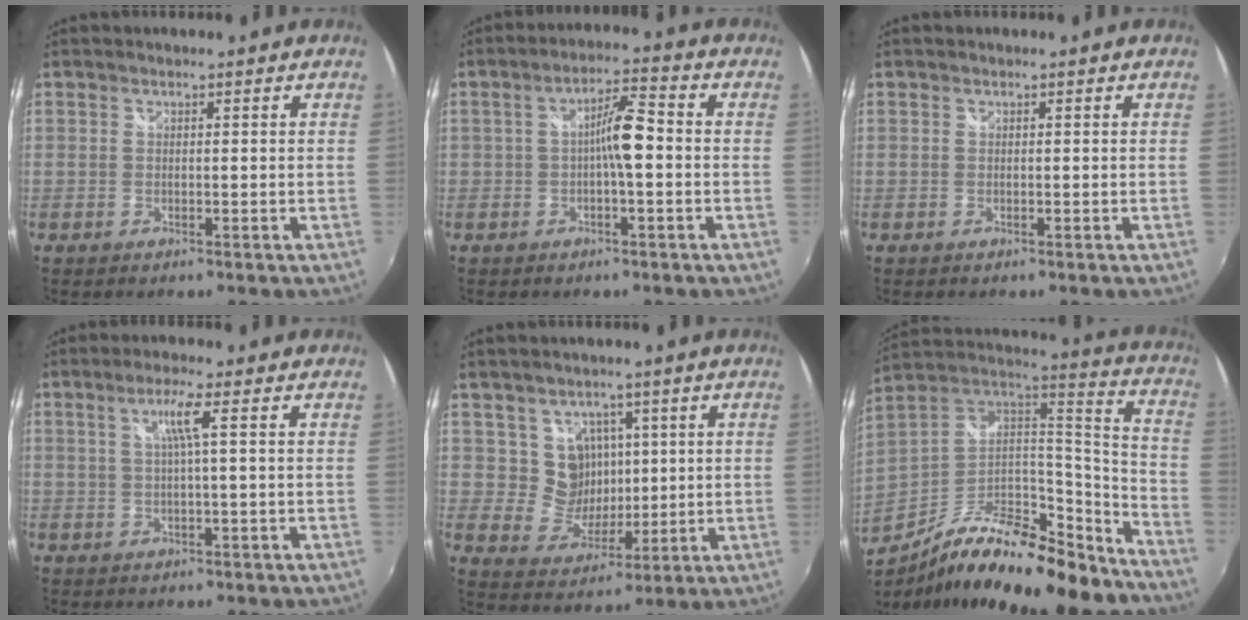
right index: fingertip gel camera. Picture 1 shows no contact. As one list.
[{"total": 5.0, "force": [-0.4, -0.9, 4.9], "torque": [-0.079, 0.005, -0.003]}, {"total": 0.0}, {"total": 4.0, "force": [0.9, -0.8, 3.8], "torque": [-0.070, 0.002, 0.019]}, {"total": 7.3, "force": [2.4, 6.8, 1.5], "torque": [-0.029, 0.002, 0.053]}, {"total": 26.1, "force": [-19.4, 7.9, 15.6], "torque": [-0.243, -0.007, -0.302]}]